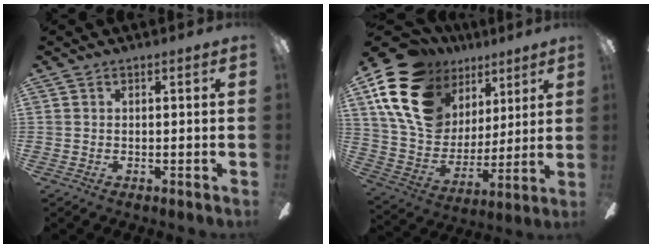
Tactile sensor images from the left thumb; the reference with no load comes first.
{"total": 20.9, "force": [11.0, 14.2, 10.7], "torque": [-0.219, -0.044, 0.207]}